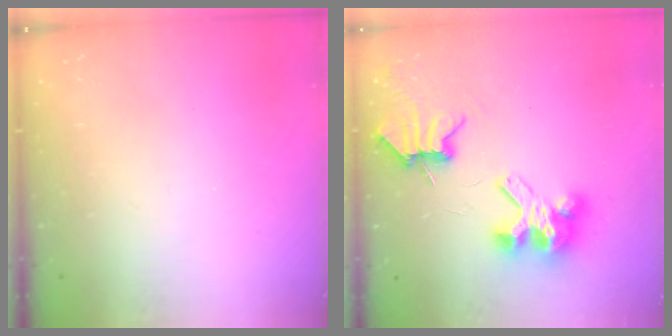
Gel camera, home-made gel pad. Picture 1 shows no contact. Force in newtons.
{"total": 8.0, "press": 8.0, "slide": 1.1}